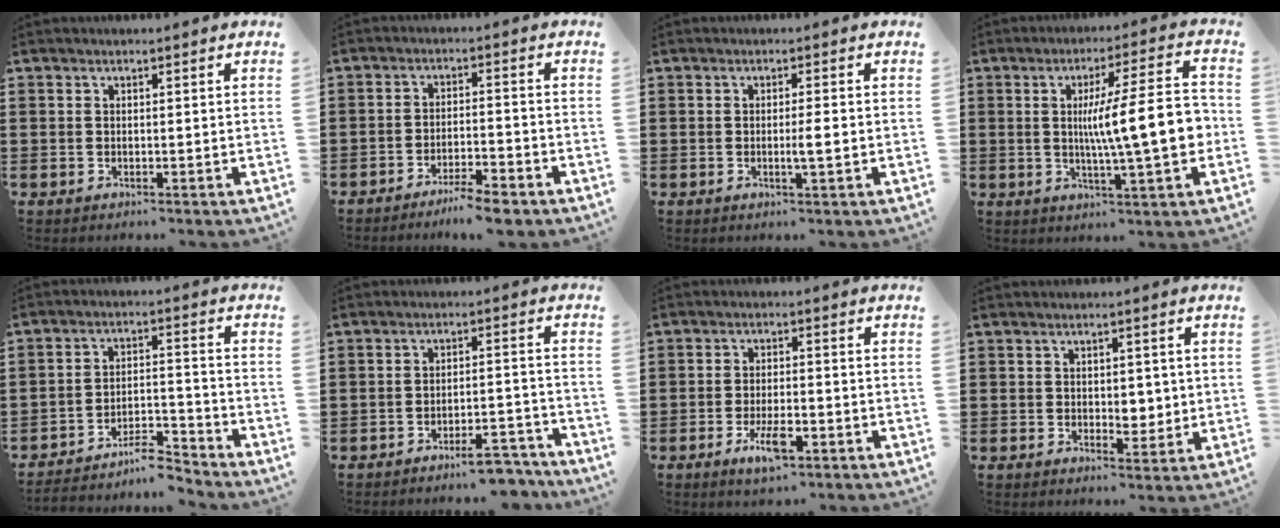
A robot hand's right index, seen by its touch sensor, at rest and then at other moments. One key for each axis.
{"total": 4.5, "fx": -4.1, "fy": 0.0, "fz": 1.8, "tx": -0.032, "ty": -0.001, "tz": -0.078}
{"total": 2.5, "fx": -0.4, "fy": 0.1, "fz": 2.5, "tx": -0.044, "ty": -0.005, "tz": -0.009}
{"total": 13.0, "fx": -0.3, "fy": 2.0, "fz": 12.9, "tx": -0.190, "ty": -0.010, "tz": -0.012}
{"total": 6.9, "fx": -6.3, "fy": 1.2, "fz": 2.3, "tx": -0.039, "ty": 0.012, "tz": -0.122}
{"total": 5.8, "fx": -5.3, "fy": 0.7, "fz": 2.4, "tx": -0.037, "ty": 0.003, "tz": -0.098}
{"total": 5.5, "fx": -2.8, "fy": 1.8, "fz": 4.5, "tx": -0.090, "ty": -0.002, "tz": -0.051}
{"total": 3.4, "fx": 0.1, "fy": 2.4, "fz": 2.4, "tx": -0.026, "ty": -0.001, "tz": -0.006}